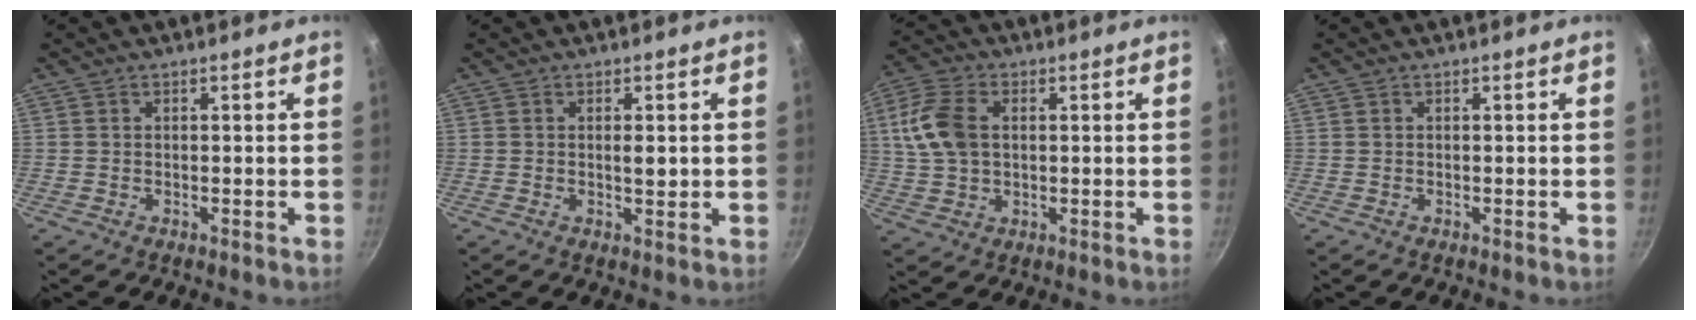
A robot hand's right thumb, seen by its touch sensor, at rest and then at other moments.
{"total": 2.4, "force": [0.3, 0.7, 2.2], "torque": [-0.034, -0.003, 0.005]}
{"total": 10.4, "force": [1.7, 6.9, 7.6], "torque": [-0.149, 0.012, 0.028]}
{"total": 0.0}